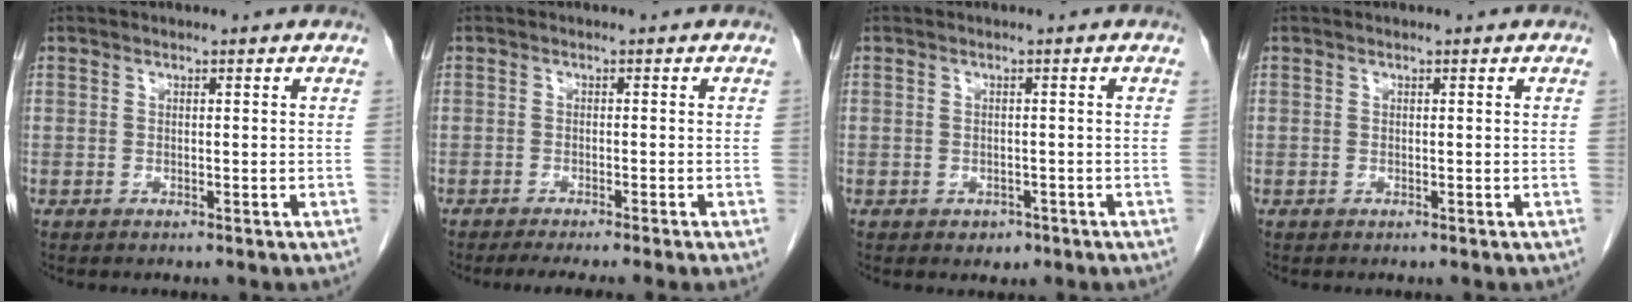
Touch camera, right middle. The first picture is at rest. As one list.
[{"total": 5.4, "force": [-4.3, -0.8, 3.2], "torque": [-0.033, -0.009, -0.066]}, {"total": 1.6, "force": [-0.9, 1.2, 0.5], "torque": [-0.006, 0.004, -0.007]}, {"total": 0.0}]